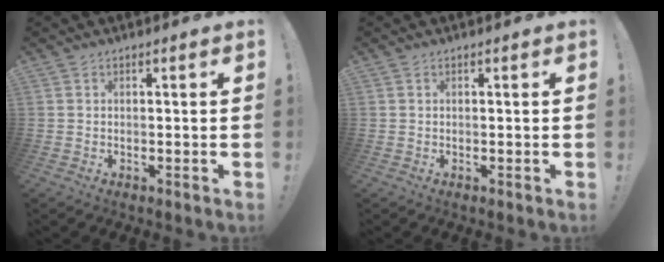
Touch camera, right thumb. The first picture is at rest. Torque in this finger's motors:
{"motor_torque": [0.13, 0.00, -0.20, 0.13, 0.02]}